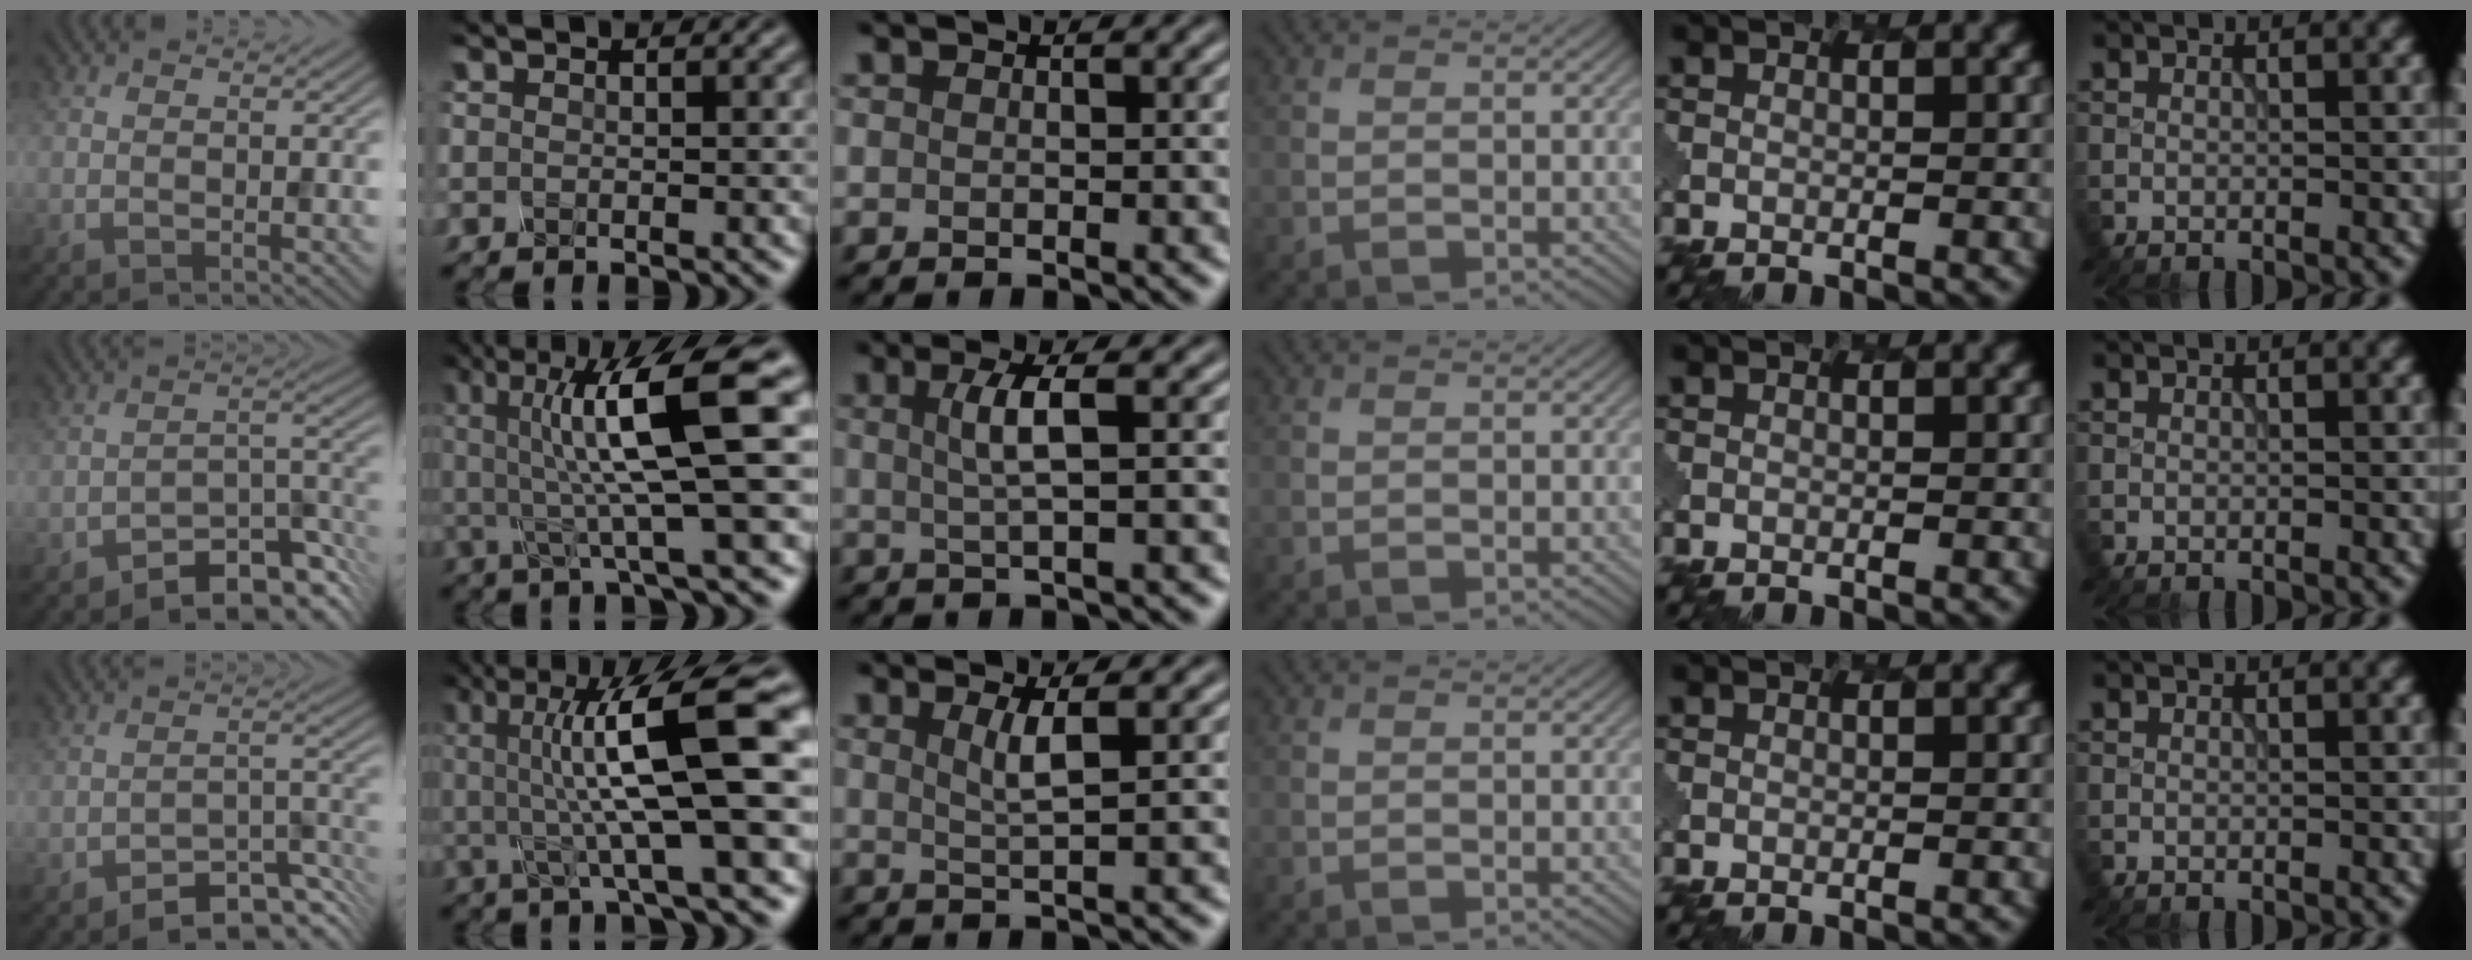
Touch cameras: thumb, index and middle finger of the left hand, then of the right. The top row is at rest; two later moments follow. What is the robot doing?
{"motion": "shake", "object": "salt shaker"}